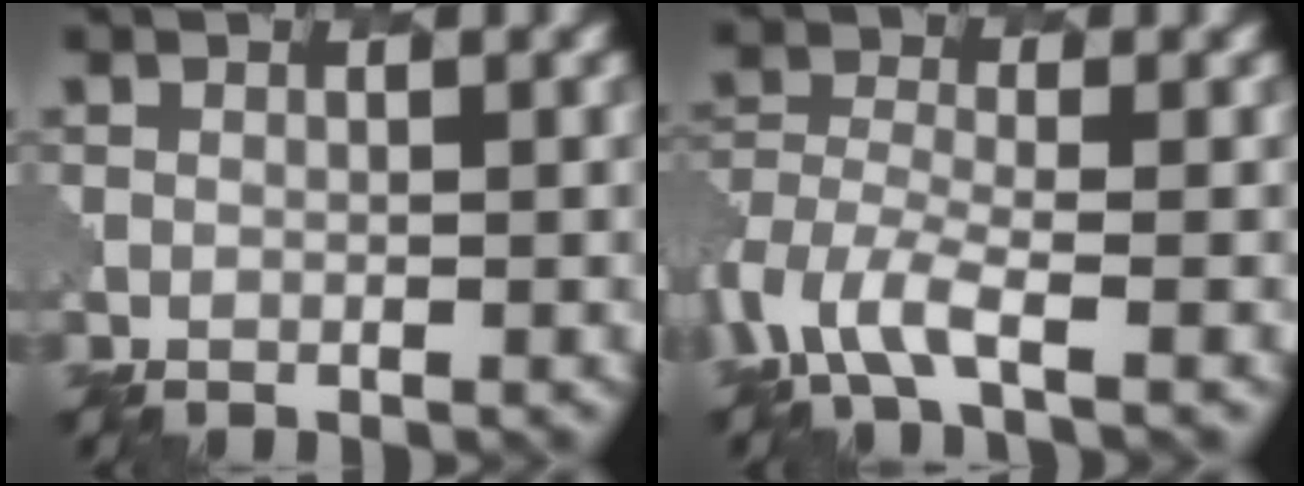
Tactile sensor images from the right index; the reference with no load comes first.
{"total": 4.9, "force": [-2.8, 2.1, 3.4], "torque": [-0.084, -0.014, -0.065]}